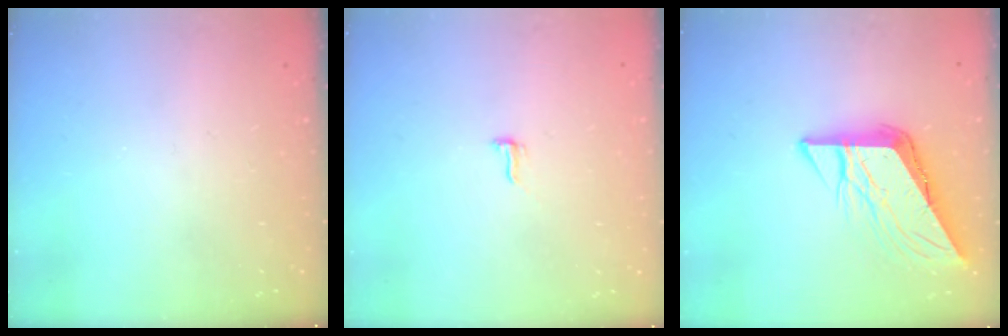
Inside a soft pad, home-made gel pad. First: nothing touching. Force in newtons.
{"total": 5.1, "press": 4.7, "slide": 2.0}
{"total": 9.0, "press": 8.9, "slide": 1.0}